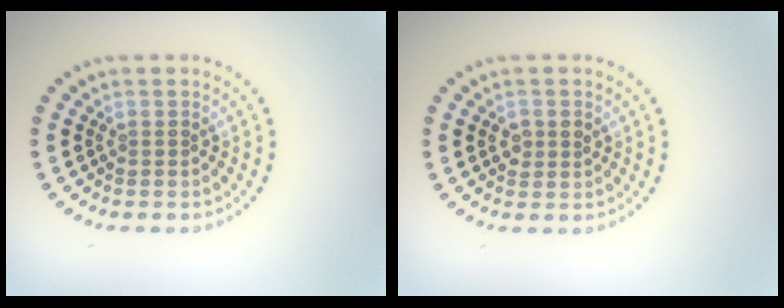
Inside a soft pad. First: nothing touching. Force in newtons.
{"total": 1.6, "press": 1.5, "slide": 0.1}